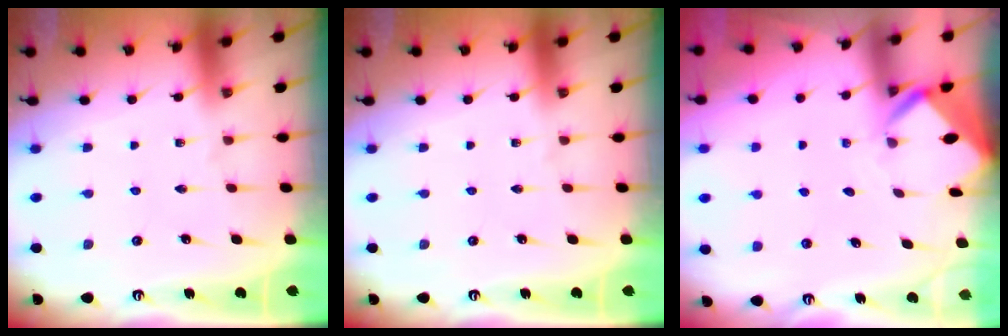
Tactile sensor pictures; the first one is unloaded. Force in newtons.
{"total": 0.0}
{"total": 3.2, "press": 3.2, "slide": 0.2}